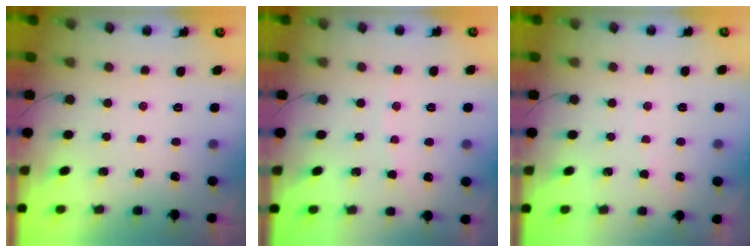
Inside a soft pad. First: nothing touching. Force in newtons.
{"total": 1.8, "press": 1.8, "slide": 0.3}
{"total": 2.3, "press": 2.3, "slide": 0.3}